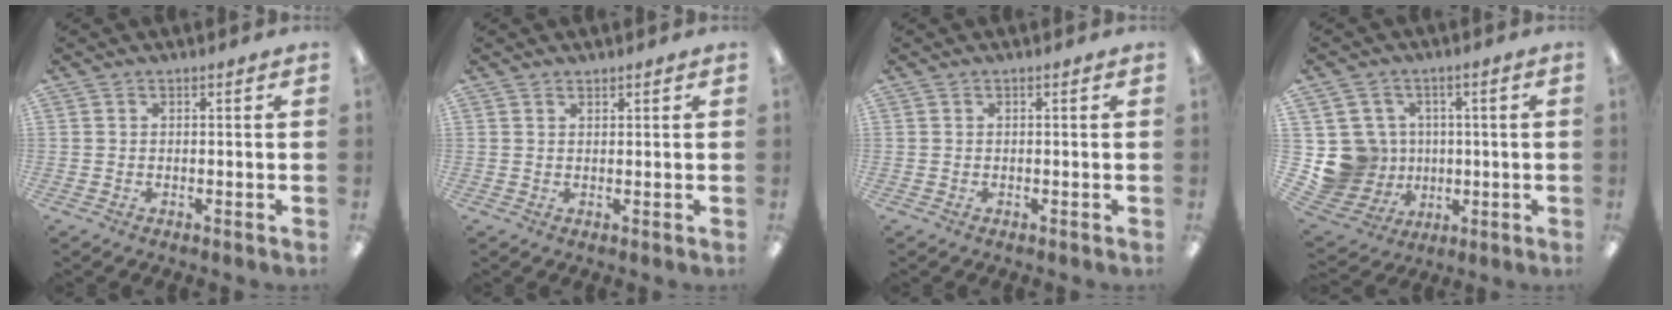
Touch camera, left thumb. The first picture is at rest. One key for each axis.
{"total": 1.0, "fx": 0.9, "fy": 0.3, "fz": 0.1, "tx": -0.002, "ty": -0.002, "tz": 0.018}
{"total": 0.0}
{"total": 11.5, "fx": 0.0, "fy": 11.2, "fz": 2.6, "tx": -0.084, "ty": 0.002, "tz": 0.015}